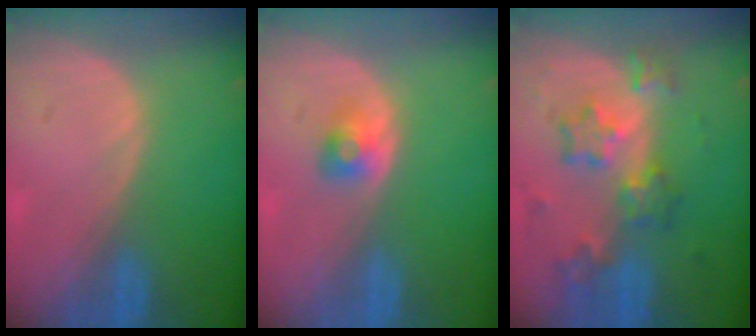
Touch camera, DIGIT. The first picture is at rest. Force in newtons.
{"total": 2.5, "press": 2.3, "slide": 0.9}
{"total": 8.3, "press": 7.3, "slide": 4.1}